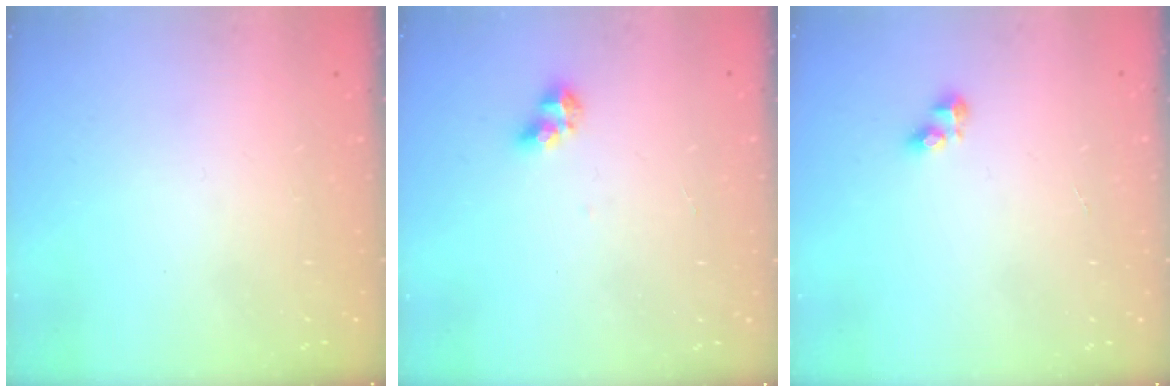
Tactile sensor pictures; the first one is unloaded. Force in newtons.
{"total": 5.0, "press": 4.9, "slide": 0.9}
{"total": 2.9, "press": 2.9, "slide": 0.4}